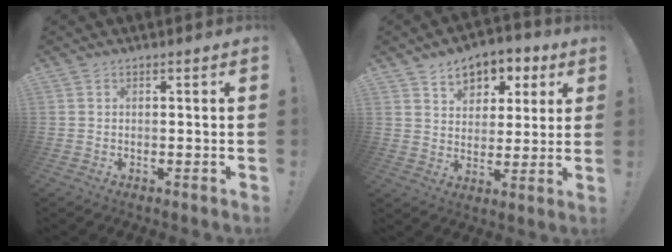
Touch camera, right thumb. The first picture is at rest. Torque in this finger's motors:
{"motor_torque": [0.01, 0.08, 0.24, 0.43, 0.00]}